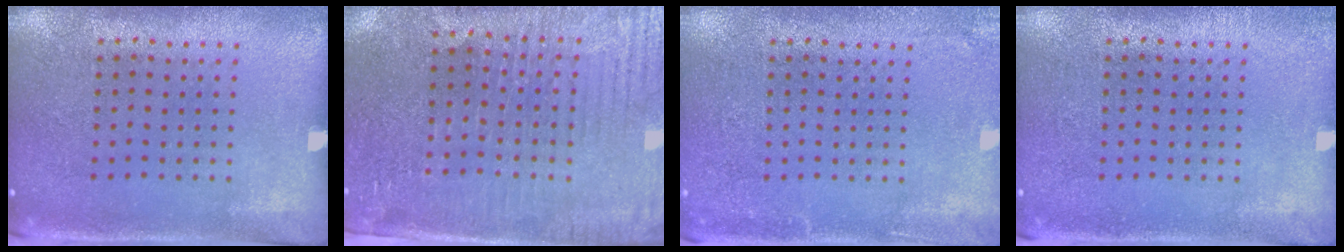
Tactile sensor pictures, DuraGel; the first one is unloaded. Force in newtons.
{"total": 3.8, "press": 3.5, "slide": 1.4}
{"total": 2.0, "press": 1.9, "slide": 0.1}
{"total": 0.7, "press": 0.7, "slide": 0.0}